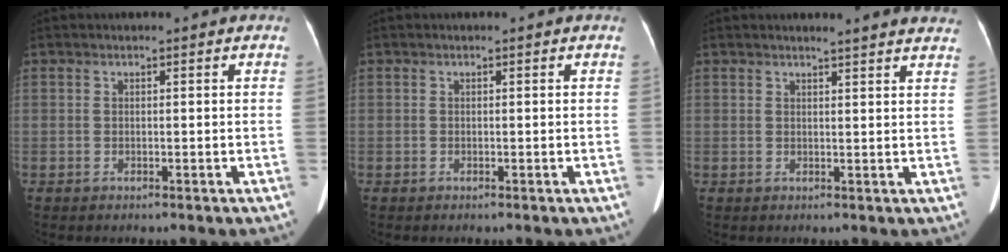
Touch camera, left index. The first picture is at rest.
{"total": 0.0}
{"total": 7.8, "force": [7.3, 0.1, 2.6], "torque": [-0.023, -0.001, 0.061]}